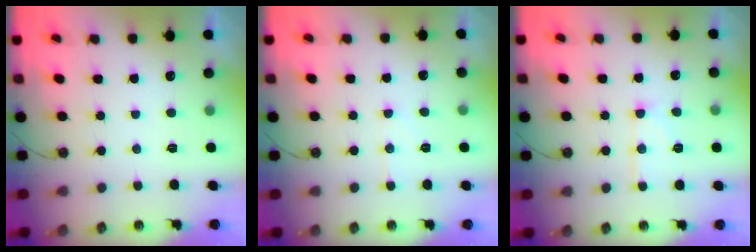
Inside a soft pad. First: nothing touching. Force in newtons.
{"total": 5.5, "press": 5.5, "slide": 0.5}
{"total": 8.7, "press": 8.7, "slide": 0.2}